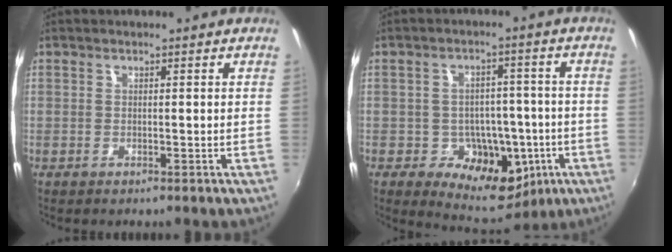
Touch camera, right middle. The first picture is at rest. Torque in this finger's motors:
{"motor_torque": [-0.09, -0.03, 0.00, -0.01]}